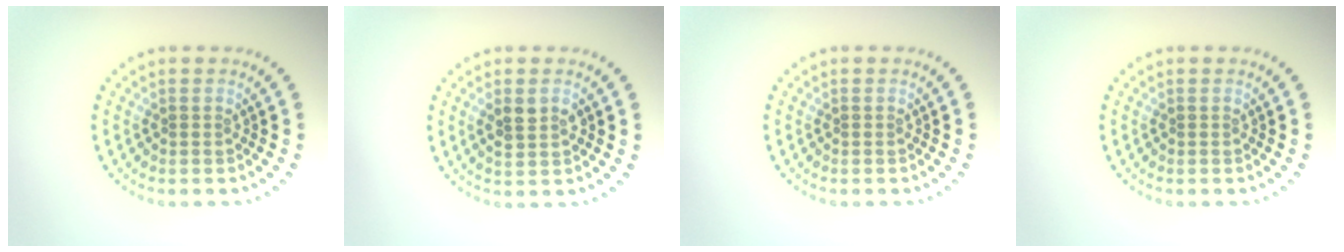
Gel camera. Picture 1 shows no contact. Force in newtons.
{"total": 2.1, "press": 2.1, "slide": 0.2}
{"total": 0.0}
{"total": 0.0}